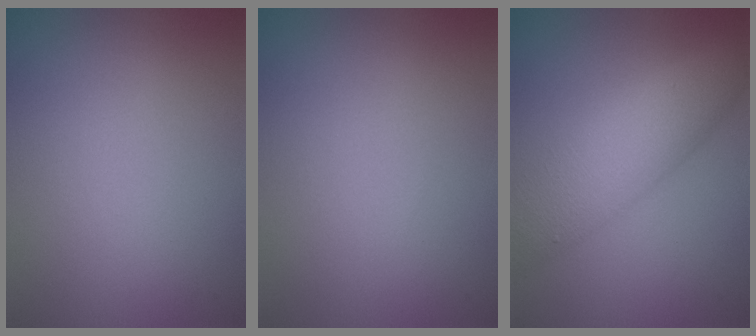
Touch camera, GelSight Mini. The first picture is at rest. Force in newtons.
{"total": 0.0}
{"total": 6.7, "press": 6.7, "slide": 0.2}